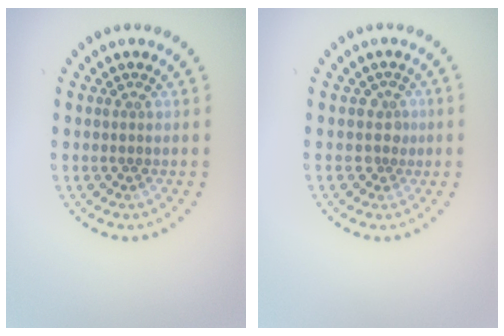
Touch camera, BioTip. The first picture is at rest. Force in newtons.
{"total": 1.5, "press": 1.1, "slide": 1.0}